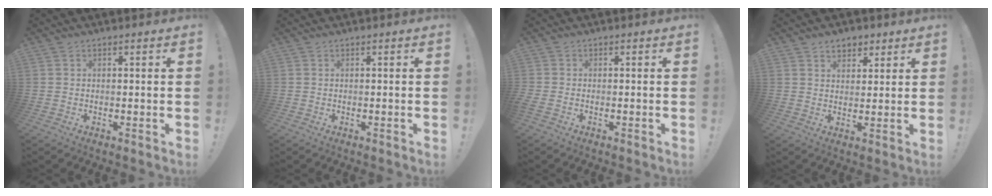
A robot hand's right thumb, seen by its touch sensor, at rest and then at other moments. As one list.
[{"total": 0.0}, {"total": 0.9, "force": [-0.6, 0.5, 0.5], "torque": [-0.011, 0.005, -0.009]}, {"total": 4.8, "force": [3.0, 3.4, 1.4], "torque": [-0.006, -0.018, 0.053]}]